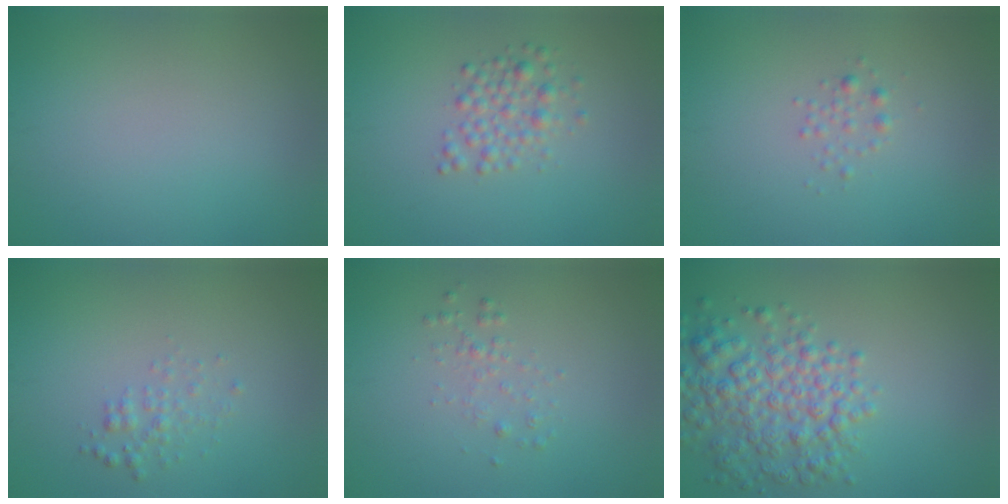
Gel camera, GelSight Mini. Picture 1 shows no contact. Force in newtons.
{"total": 2.3, "press": 2.3, "slide": 0.0}
{"total": 0.9, "press": 0.9, "slide": 0.0}
{"total": 1.3, "press": 1.3, "slide": 0.0}
{"total": 1.1, "press": 1.1, "slide": 0.0}
{"total": 5.6, "press": 5.6, "slide": 0.2}